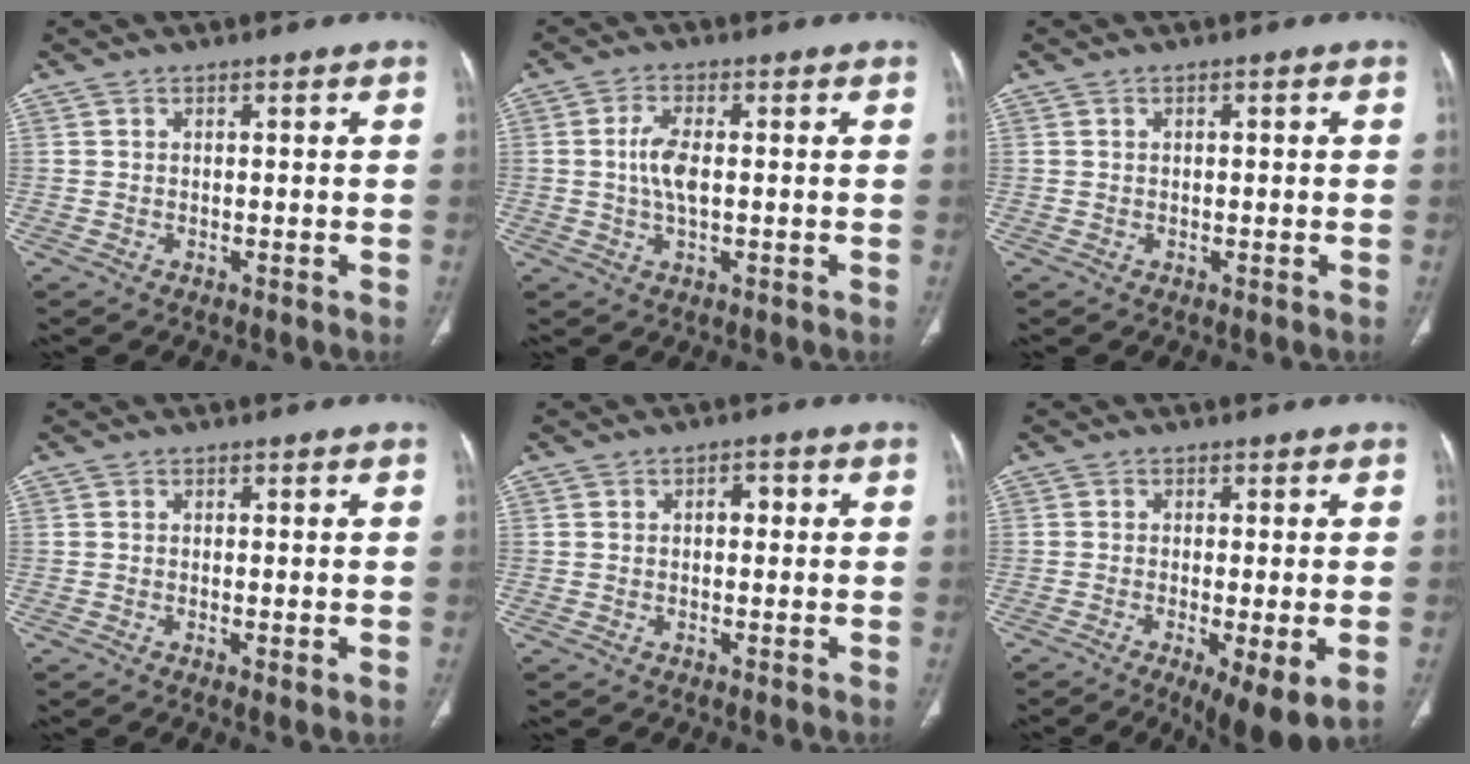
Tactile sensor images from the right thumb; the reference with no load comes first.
{"total": 5.0, "force": [0.1, 2.1, 4.5], "torque": [-0.103, 0.003, 0.002]}
{"total": 0.9, "force": [0.2, 0.3, 0.8], "torque": [-0.013, 0.003, 0.004]}
{"total": 1.5, "force": [-0.4, 0.3, 1.4], "torque": [-0.032, -0.007, -0.007]}
{"total": 2.1, "force": [0.2, 1.4, 1.6], "torque": [-0.016, 0.009, -0.001]}
{"total": 9.3, "force": [-3.6, 2.2, 8.3], "torque": [-0.134, -0.017, -0.054]}